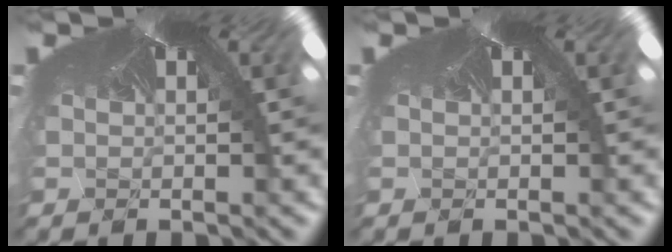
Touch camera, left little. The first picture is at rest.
{"total": 0.0}